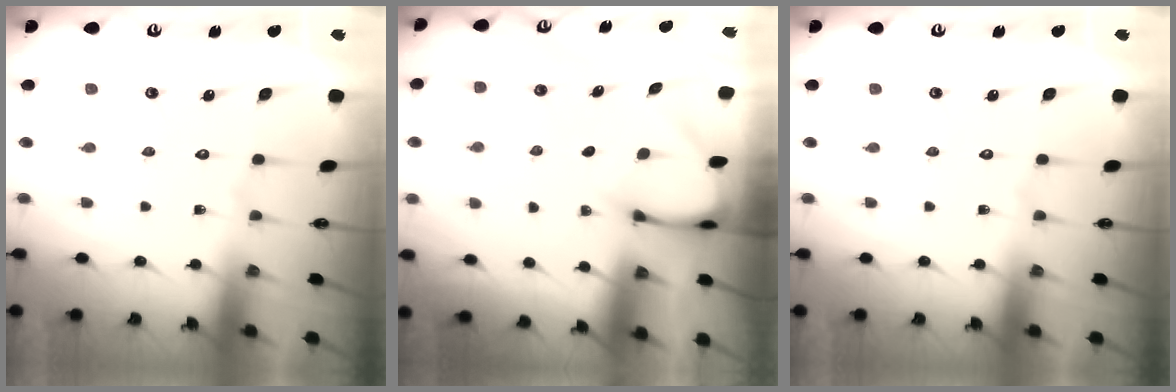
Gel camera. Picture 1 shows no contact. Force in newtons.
{"total": 3.4, "press": 3.4, "slide": 0.3}
{"total": 0.0}